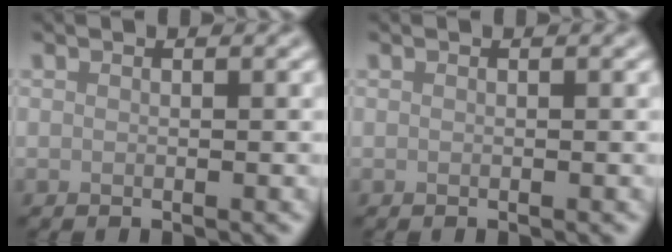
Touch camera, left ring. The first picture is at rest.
{"total": 0.0}